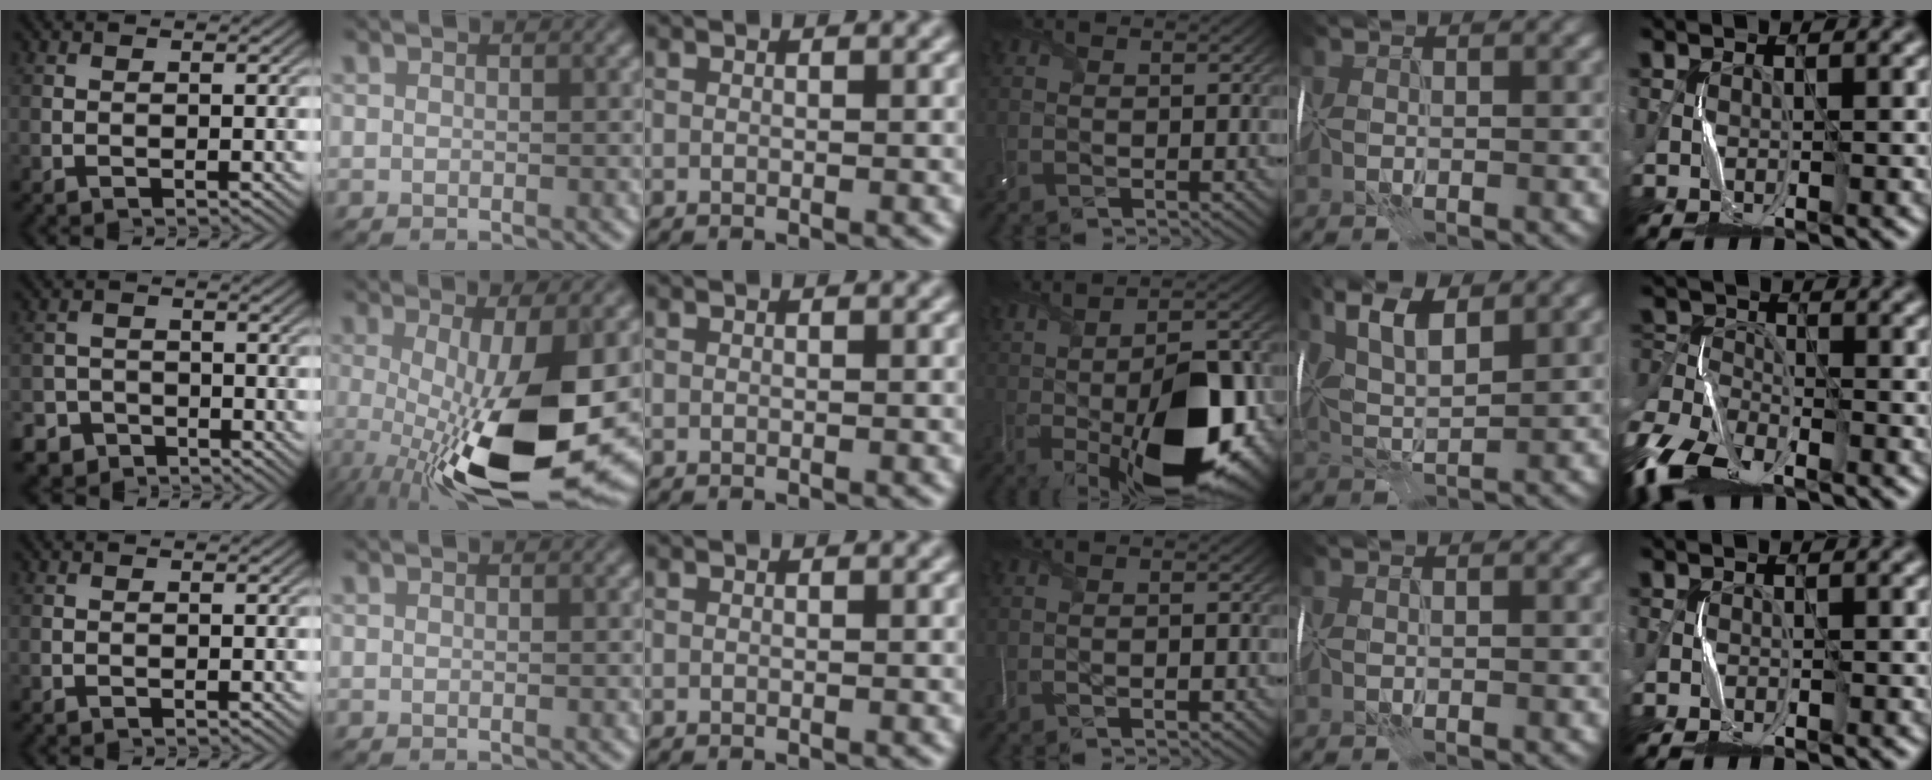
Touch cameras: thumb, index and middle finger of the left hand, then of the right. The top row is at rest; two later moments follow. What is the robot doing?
{"motion": "wrap", "object": "scarf"}